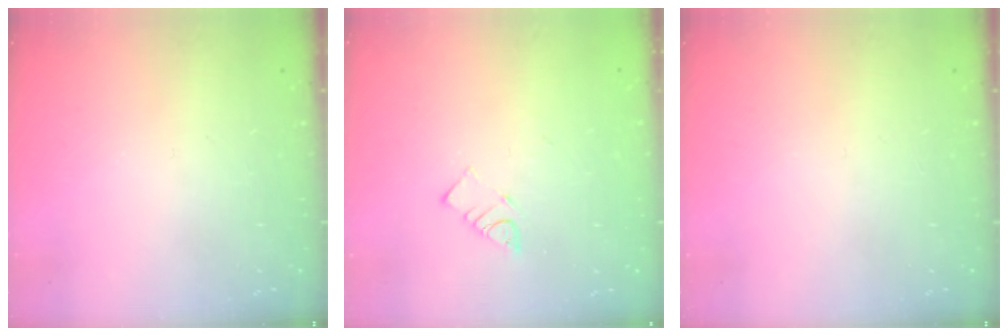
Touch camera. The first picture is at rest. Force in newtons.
{"total": 3.9, "press": 3.9, "slide": 0.5}
{"total": 0.0}